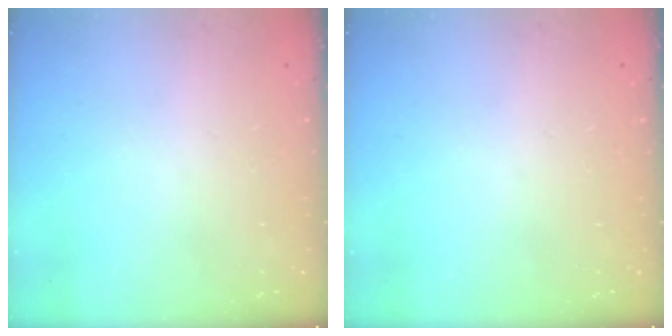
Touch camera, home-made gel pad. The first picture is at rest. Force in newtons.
{"total": 0.0}